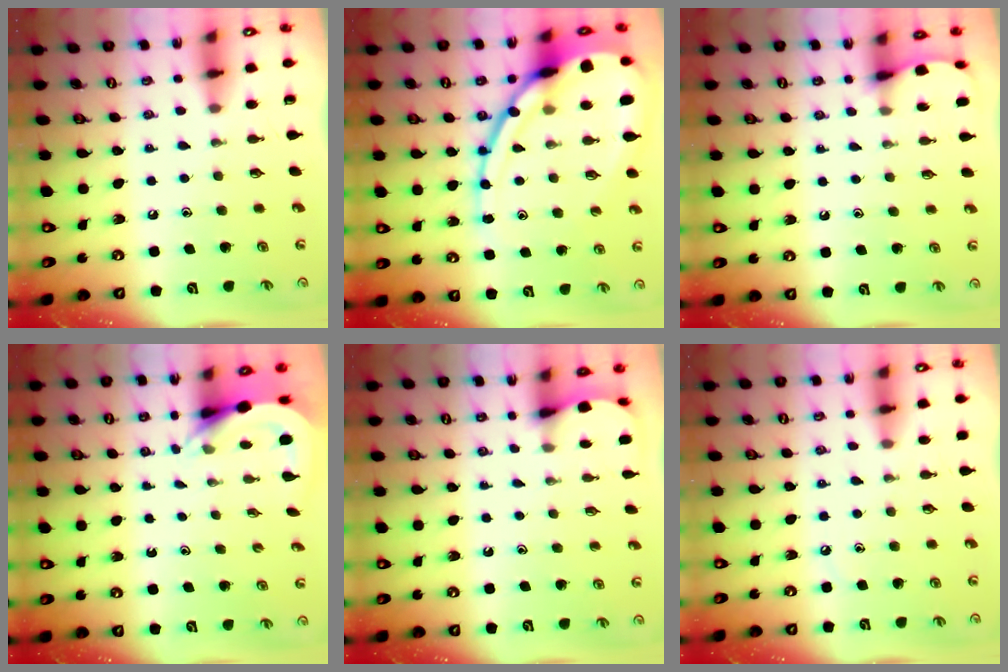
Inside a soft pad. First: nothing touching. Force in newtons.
{"total": 19.5, "press": 19.4, "slide": 2.2}
{"total": 3.5, "press": 3.5, "slide": 0.5}
{"total": 5.4, "press": 5.4, "slide": 0.4}
{"total": 2.2, "press": 2.2, "slide": 0.2}
{"total": 3.6, "press": 3.5, "slide": 0.6}